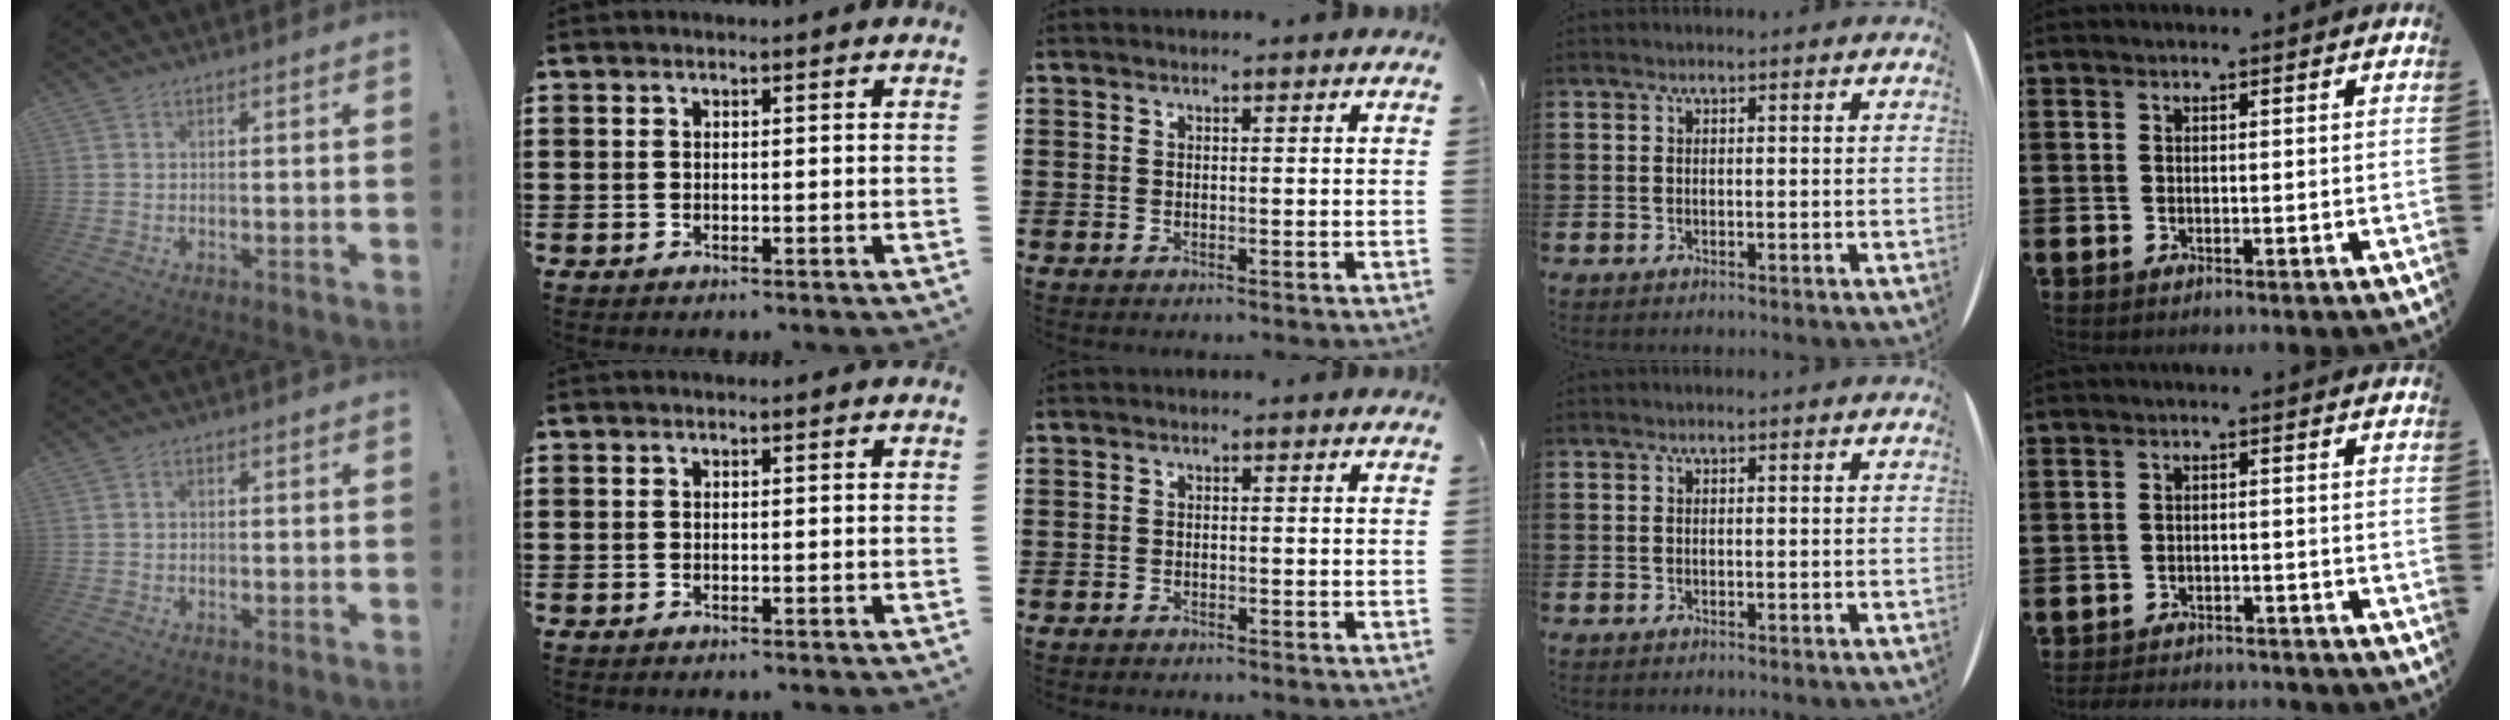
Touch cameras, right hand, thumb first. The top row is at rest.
{"thumb": {"total": 0.8, "force": [-0.2, 0.6, 0.5], "torque": [-0.013, 0.004, -0.003]}, "middle": {"total": 0.8, "force": [-0.7, 0.3, 0.1], "torque": [-0.002, 0.000, -0.015]}, "little": {"total": 2.3, "force": [-2.3, 0.1, -0.2], "torque": [-0.003, 0.002, -0.051]}}